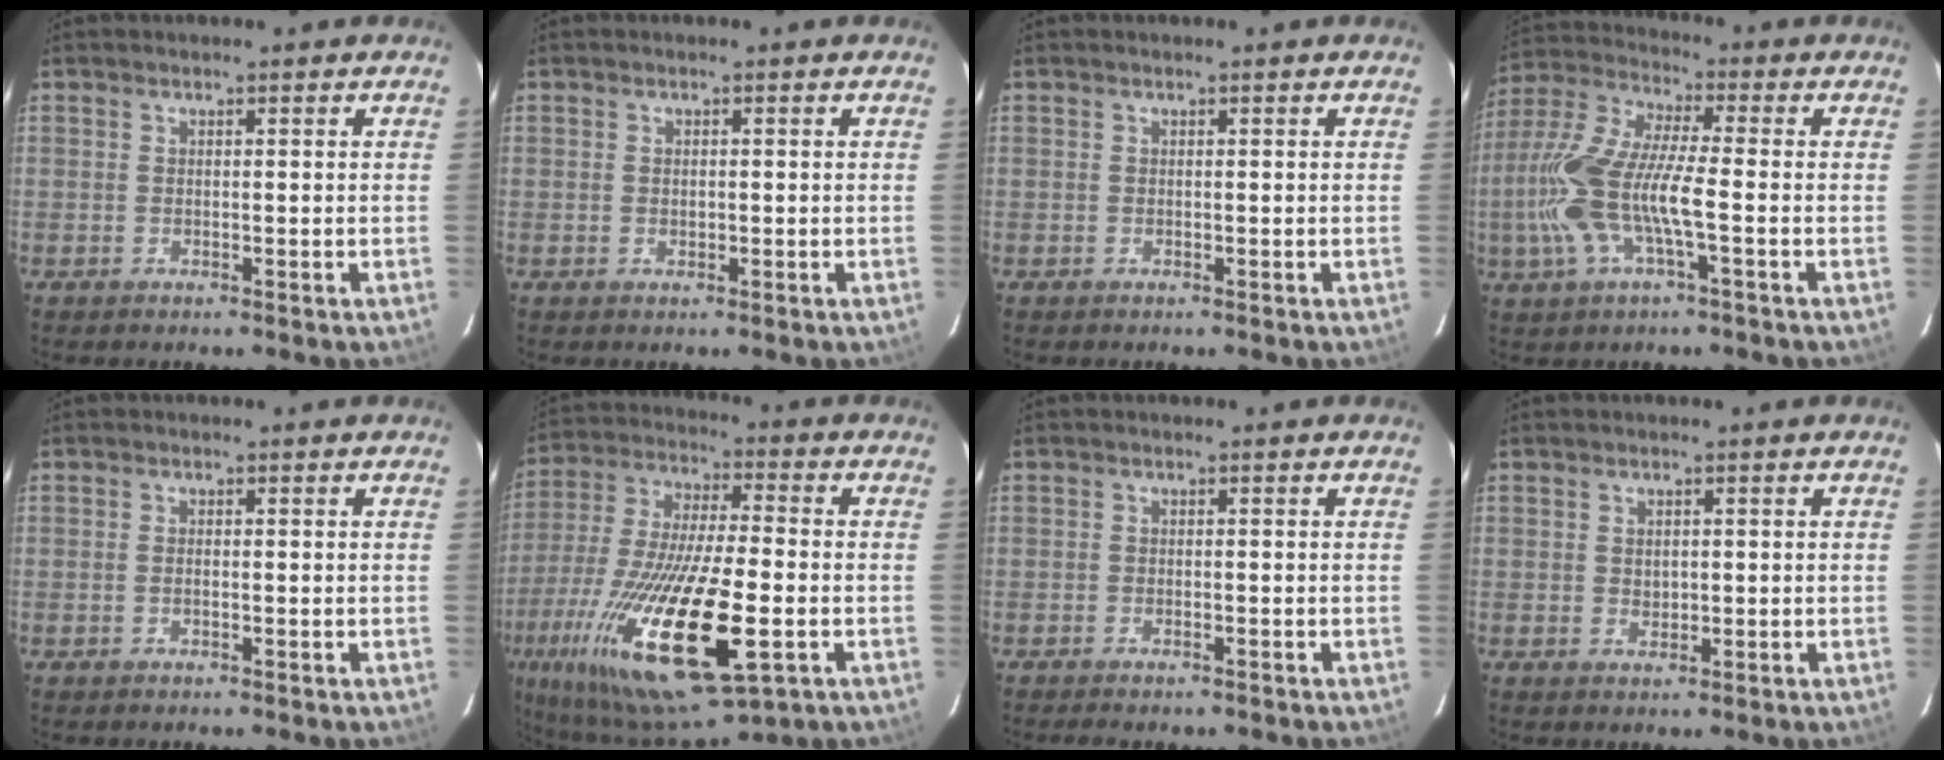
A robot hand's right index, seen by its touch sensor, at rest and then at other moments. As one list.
[{"total": 1.1, "force": [0.0, 0.8, 0.8], "torque": [-0.013, 0.003, 0.000]}, {"total": 0.0}, {"total": 15.3, "force": [-3.3, 3.6, 14.5], "torque": [-0.302, -0.003, -0.066]}, {"total": 0.7, "force": [-0.2, 0.3, 0.7], "torque": [-0.015, 0.001, -0.005]}, {"total": 29.5, "force": [-10.8, 9.6, 25.7], "torque": [-0.521, -0.078, -0.191]}, {"total": 2.8, "force": [-2.4, 0.8, 1.3], "torque": [-0.033, -0.010, -0.041]}, {"total": 1.6, "force": [0.2, 1.4, 0.9], "torque": [-0.013, 0.003, 0.006]}]